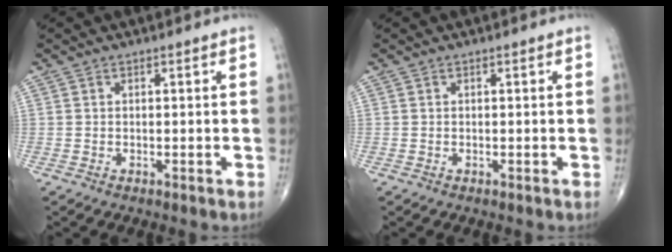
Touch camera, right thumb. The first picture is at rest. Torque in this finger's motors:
{"motor_torque": [0.00, 0.00, 0.00, 0.00, 0.01]}